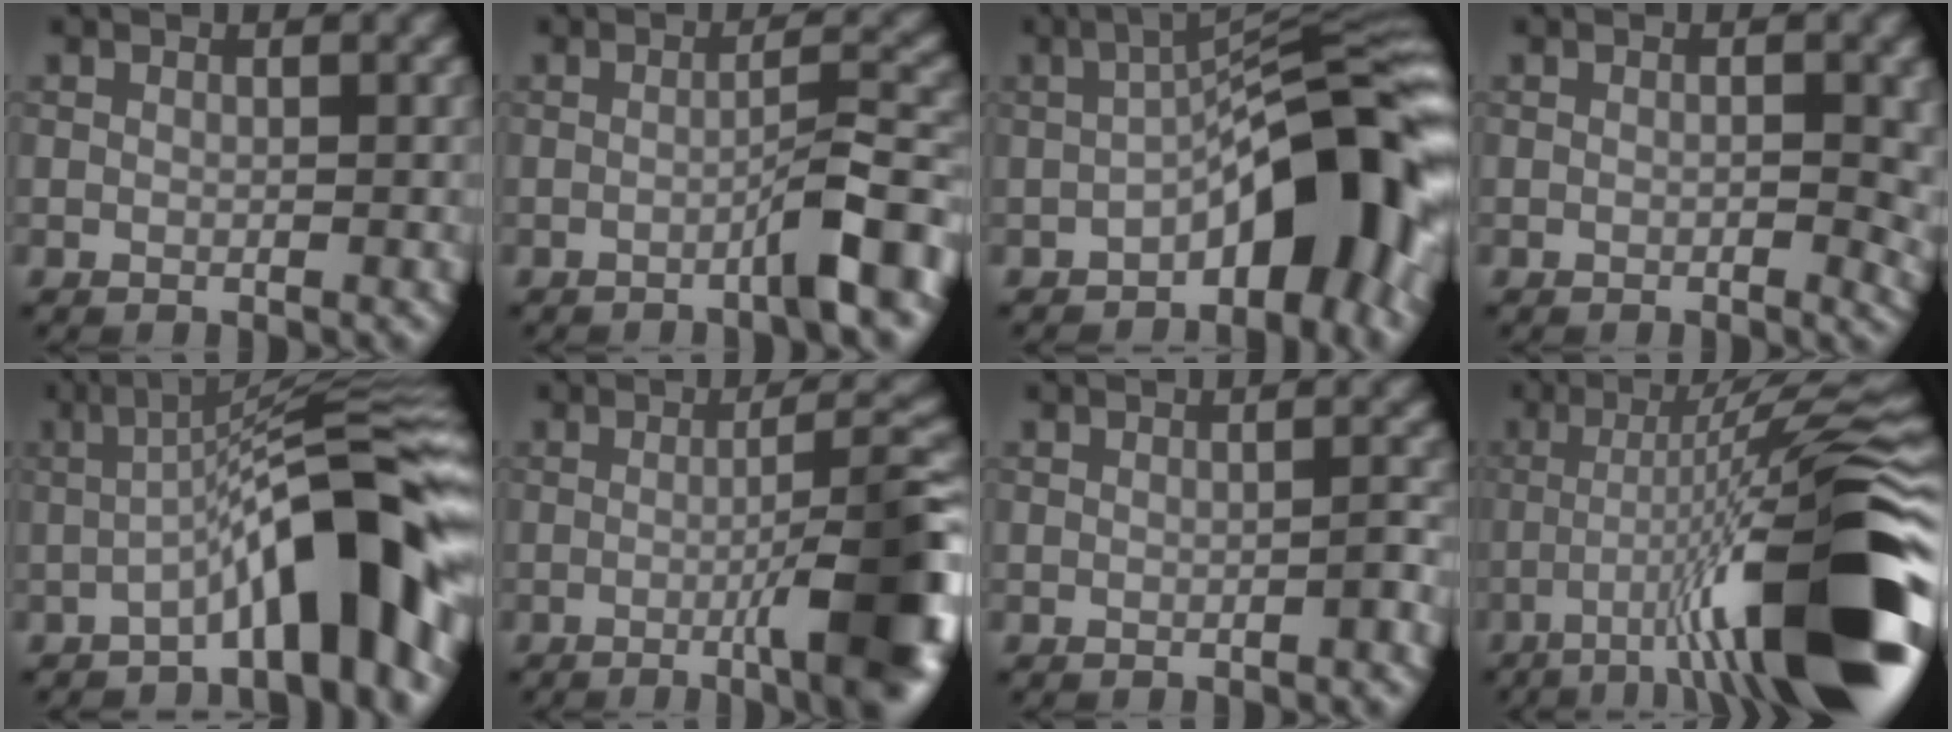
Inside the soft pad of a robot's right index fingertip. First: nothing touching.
{"total": 4.1, "force": [-2.1, 0.4, 3.5], "torque": [-0.046, 0.019, -0.045]}
{"total": 9.8, "force": [-3.5, 3.3, 8.5], "torque": [-0.104, 0.027, -0.066]}
{"total": 2.7, "force": [-0.3, 1.2, 2.4], "torque": [-0.025, -0.004, -0.004]}
{"total": 10.0, "force": [-3.3, 1.9, 9.2], "torque": [-0.116, 0.025, -0.061]}
{"total": 9.3, "force": [-2.8, 1.6, 8.8], "torque": [-0.108, 0.014, -0.044]}
{"total": 0.8, "force": [-0.5, 0.0, 0.6], "torque": [-0.009, 0.007, -0.008]}
{"total": 15.5, "force": [-5.4, 2.0, 14.4], "torque": [-0.215, 0.024, -0.081]}